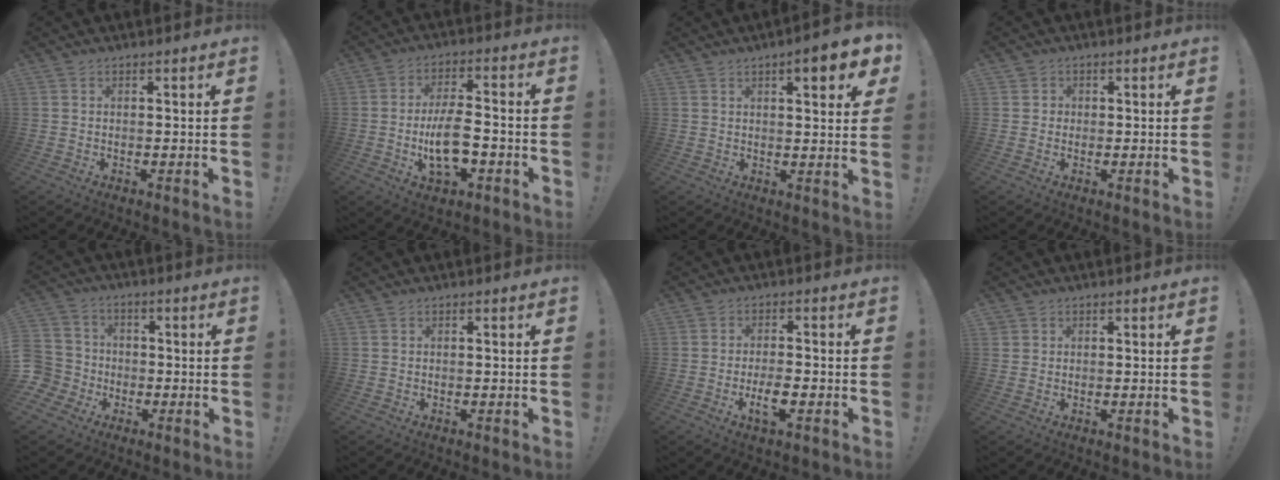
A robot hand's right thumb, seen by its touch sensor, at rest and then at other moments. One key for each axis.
{"total": 11.8, "fx": -3.0, "fy": 5.6, "fz": 10.0, "tx": -0.172, "ty": 0.009, "tz": -0.051}
{"total": 7.6, "fx": 3.6, "fy": 1.6, "fz": 6.5, "tx": -0.078, "ty": -0.019, "tz": 0.052}
{"total": 2.1, "fx": -0.2, "fy": 2.0, "fz": 0.6, "tx": -0.004, "ty": 0.003, "tz": -0.004}
{"total": 8.1, "fx": -2.1, "fy": 7.6, "fz": 1.6, "tx": -0.035, "ty": 0.021, "tz": -0.033}
{"total": 0.0}
{"total": 6.1, "fx": -2.5, "fy": 1.7, "fz": 5.3, "tx": -0.096, "ty": -0.004, "tz": -0.045}
{"total": 1.0, "fx": 0.6, "fy": 0.8, "fz": 0.1, "tx": 0.003, "ty": -0.003, "tz": 0.011}